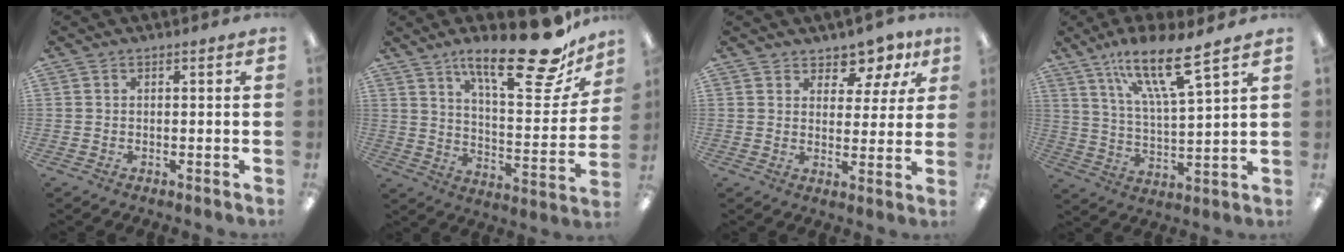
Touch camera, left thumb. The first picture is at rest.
{"total": 22.4, "force": [15.8, 6.6, 14.4], "torque": [-0.207, -0.105, 0.253]}
{"total": 7.2, "force": [5.8, 3.7, 1.9], "torque": [-0.028, -0.041, 0.104]}
{"total": 15.7, "force": [11.2, 3.0, 10.6], "torque": [-0.191, -0.061, 0.183]}